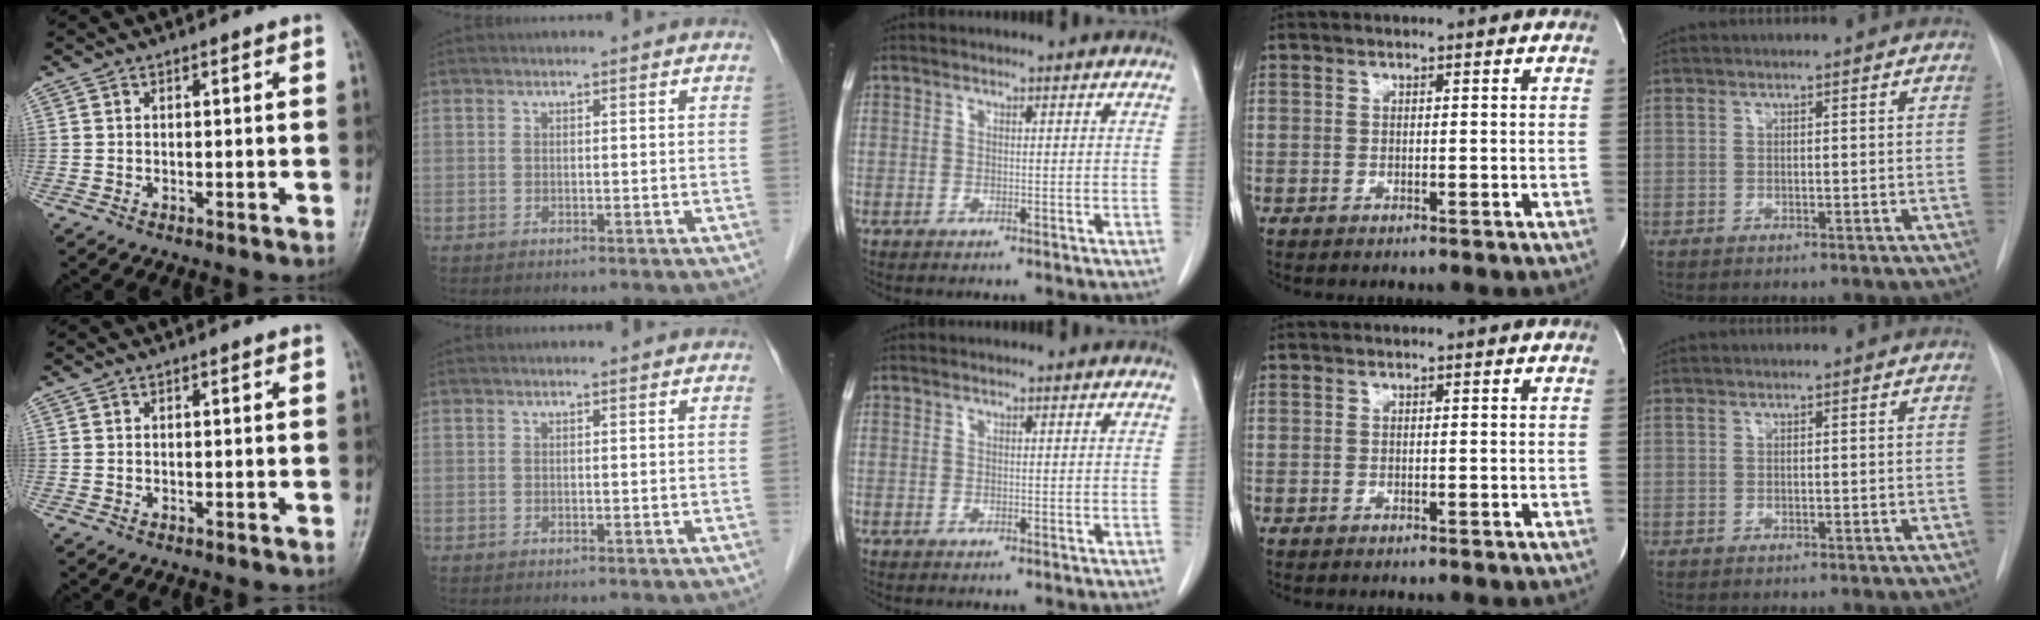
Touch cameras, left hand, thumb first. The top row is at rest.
{}